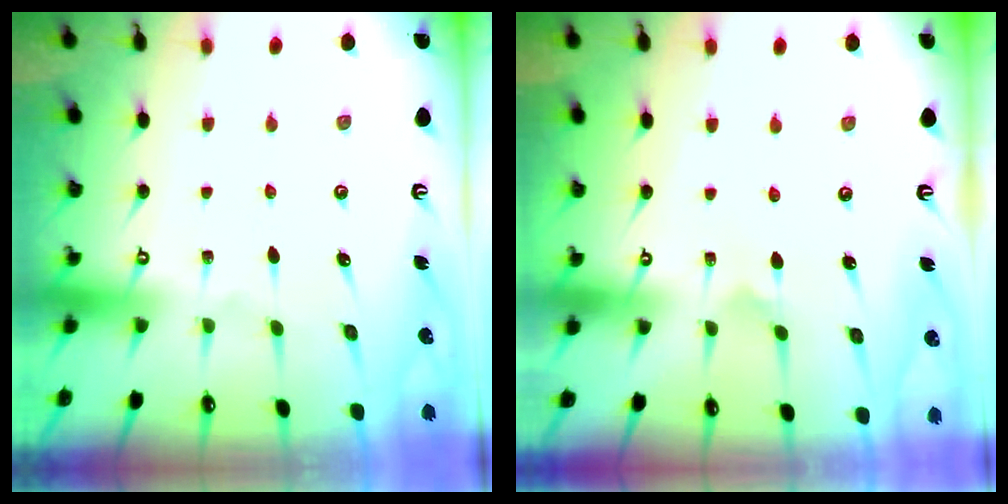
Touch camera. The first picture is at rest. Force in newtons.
{"total": 1.9, "press": 1.9, "slide": 0.1}